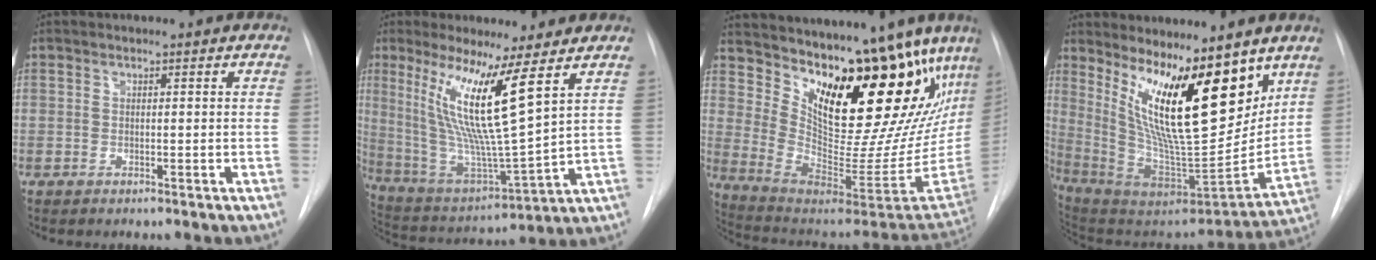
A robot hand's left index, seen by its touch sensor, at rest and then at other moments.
{"total": 15.0, "force": [6.6, -0.4, 13.5], "torque": [-0.276, -0.024, 0.127]}
{"total": 25.6, "force": [18.5, 7.0, 16.3], "torque": [-0.253, -0.026, 0.263]}
{"total": 19.8, "force": [11.0, 5.0, 15.7], "torque": [-0.259, -0.036, 0.197]}